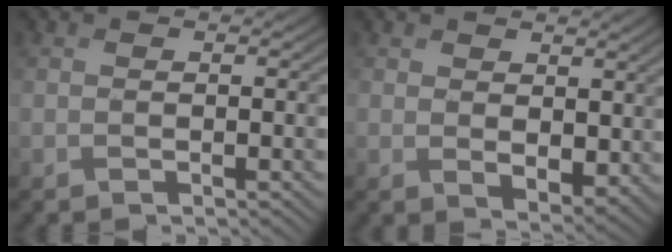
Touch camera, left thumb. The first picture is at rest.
{"total": 3.8, "force": [1.8, 2.3, 2.4], "torque": [-0.045, -0.015, 0.038]}